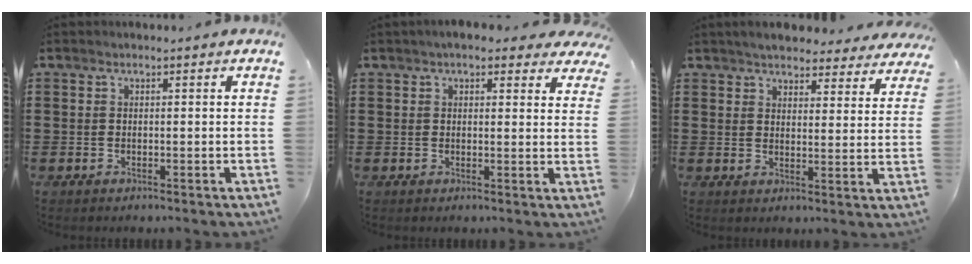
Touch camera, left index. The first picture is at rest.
{"total": 3.7, "force": [3.1, 1.3, 1.7], "torque": [-0.035, -0.003, 0.053]}
{"total": 4.3, "force": [4.2, 0.5, 0.8], "torque": [-0.033, -0.017, 0.076]}